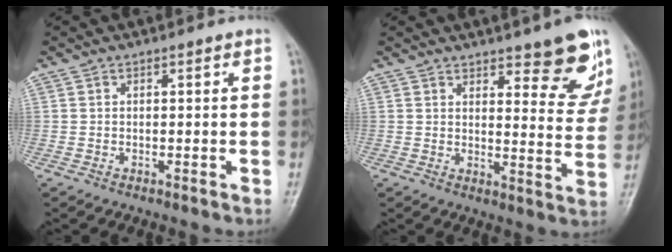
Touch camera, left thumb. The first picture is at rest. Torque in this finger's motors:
{"motor_torque": [0.28, 0.26, -0.10, -0.18, 0.10]}